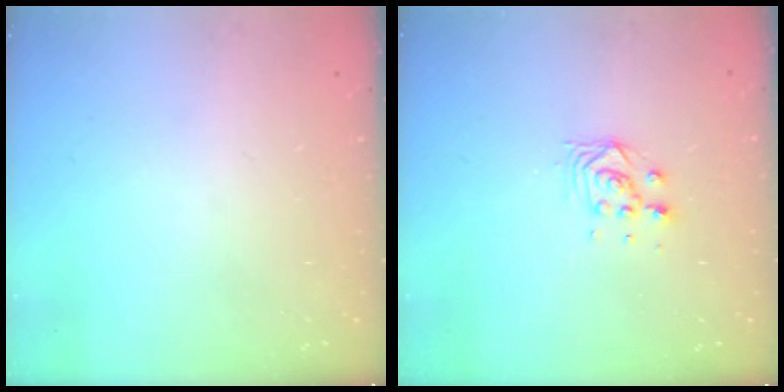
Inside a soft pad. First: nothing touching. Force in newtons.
{"total": 4.9, "press": 4.9, "slide": 0.2}